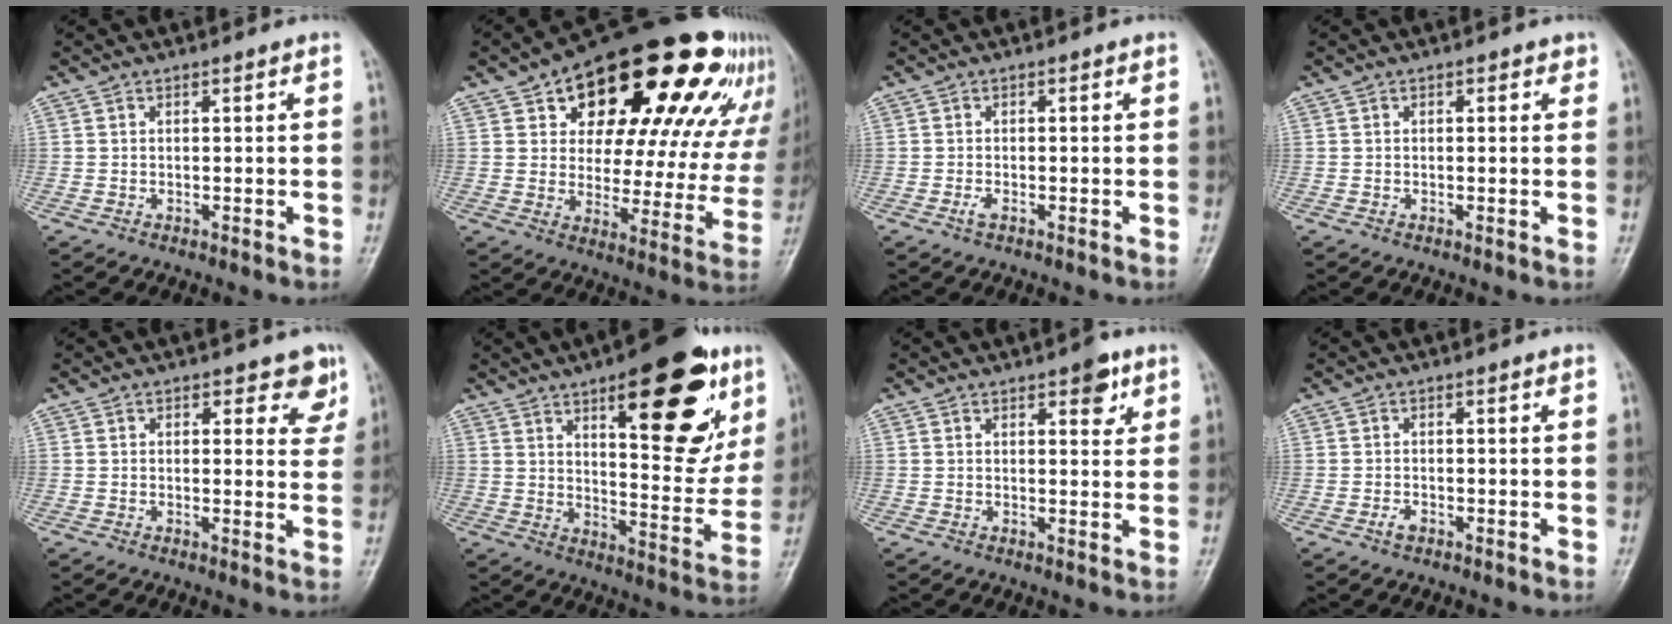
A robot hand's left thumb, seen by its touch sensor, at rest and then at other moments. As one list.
[{"total": 30.2, "force": [16.8, 14.1, 20.8], "torque": [-0.255, -0.014, 0.231]}, {"total": 1.2, "force": [-0.5, 0.4, 1.0], "torque": [-0.021, -0.001, -0.011]}, {"total": 1.5, "force": [0.6, 0.9, 1.0], "torque": [0.000, 0.000, 0.004]}, {"total": 5.1, "force": [2.8, 3.2, 2.8], "torque": [0.011, -0.010, 0.025]}, {"total": 22.7, "force": [10.8, 8.6, 18.0], "torque": [-0.201, -0.041, 0.153]}, {"total": 4.5, "force": [2.4, 2.1, 3.1], "torque": [-0.022, -0.008, 0.026]}, {"total": 1.6, "force": [-0.9, 0.9, 0.9], "torque": [-0.017, 0.004, -0.018]}]